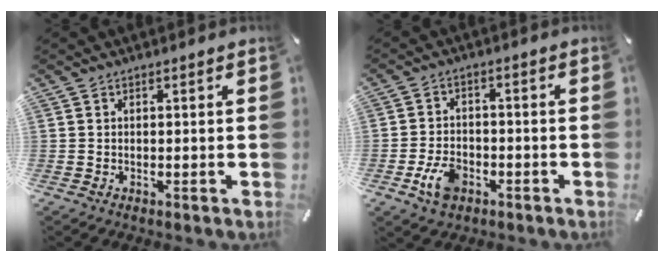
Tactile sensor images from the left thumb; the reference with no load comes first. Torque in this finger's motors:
{"motor_torque": [0.03, 0.08, 0.42, 0.41, 0.04]}